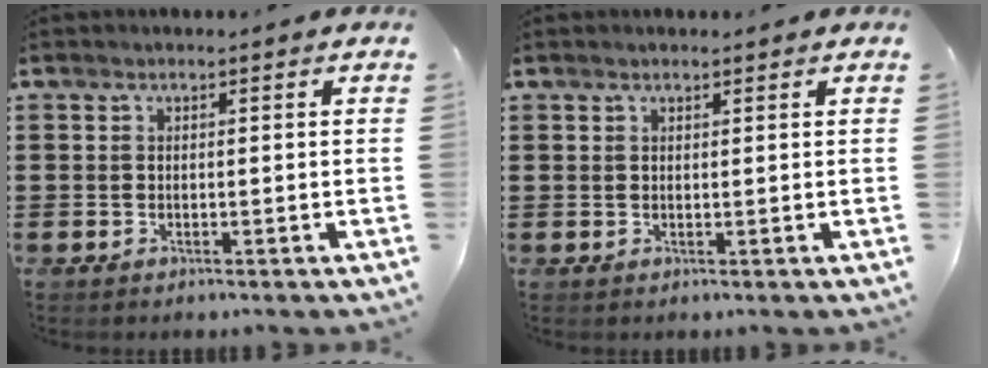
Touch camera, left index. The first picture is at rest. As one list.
[{"total": 0.8, "force": [0.7, 0.0, 0.4], "torque": [-0.009, -0.001, 0.014]}]